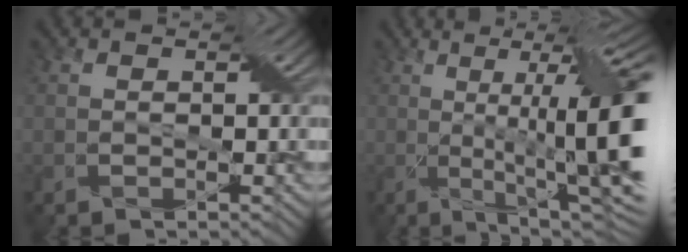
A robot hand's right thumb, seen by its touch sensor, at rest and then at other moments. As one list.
[{"total": 17.4, "force": [0.7, 4.6, 16.7], "torque": [-0.221, 0.016, 0.012]}]